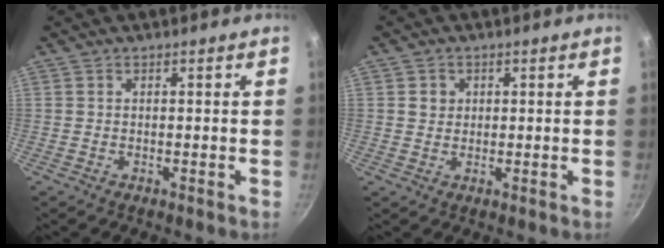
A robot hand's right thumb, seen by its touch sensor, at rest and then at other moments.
{"total": 2.4, "force": [0.6, 2.2, 0.7], "torque": [0.000, -0.001, 0.009]}